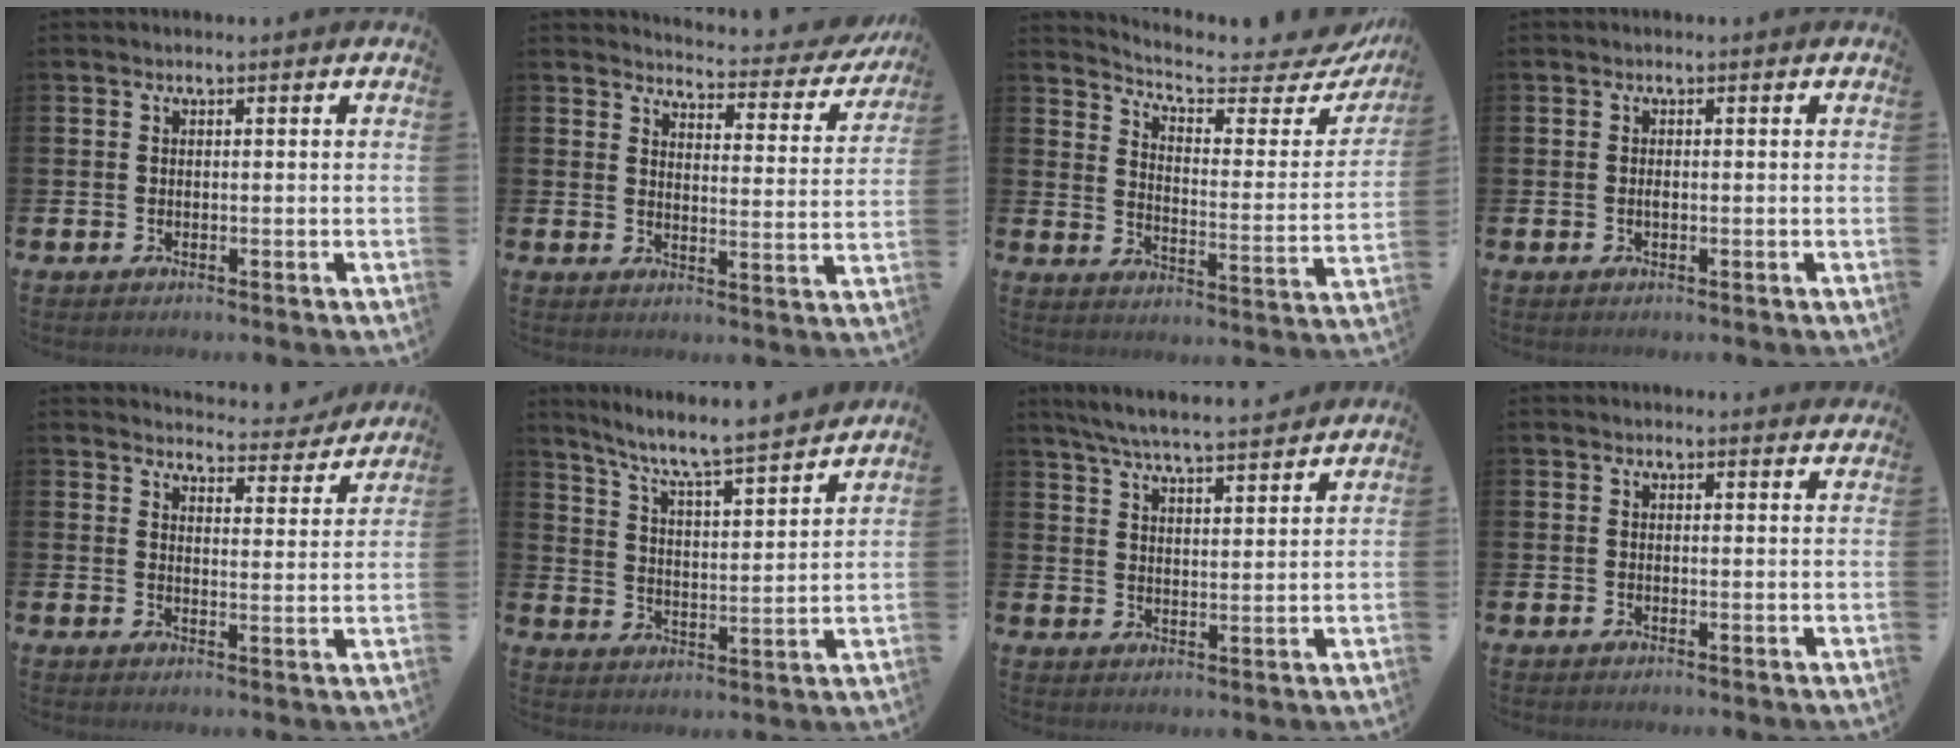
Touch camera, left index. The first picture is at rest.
{"total": 3.6, "force": [3.4, 0.7, 0.8], "torque": [-0.020, -0.035, 0.051]}
{"total": 6.5, "force": [5.9, 1.4, 2.5], "torque": [-0.064, -0.050, 0.094]}
{"total": 0.6, "force": [-0.1, 0.2, 0.6], "torque": [-0.013, 0.001, -0.003]}
{"total": 4.2, "force": [4.1, 0.7, 0.3], "torque": [-0.009, -0.035, 0.067]}
{"total": 7.5, "force": [7.0, 0.1, 2.8], "torque": [-0.086, -0.059, 0.116]}
{"total": 6.2, "force": [5.9, 0.2, 1.7], "torque": [-0.055, -0.034, 0.106]}
{"total": 0.7, "force": [0.7, 0.1, 0.1], "torque": [0.008, -0.003, 0.012]}